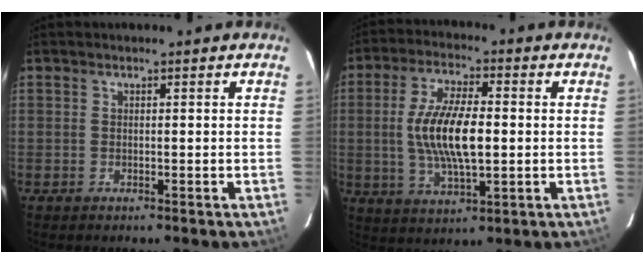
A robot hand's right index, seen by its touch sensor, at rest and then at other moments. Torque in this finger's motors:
{"motor_torque": [1.09, 0.49, 0.52, 0.21]}